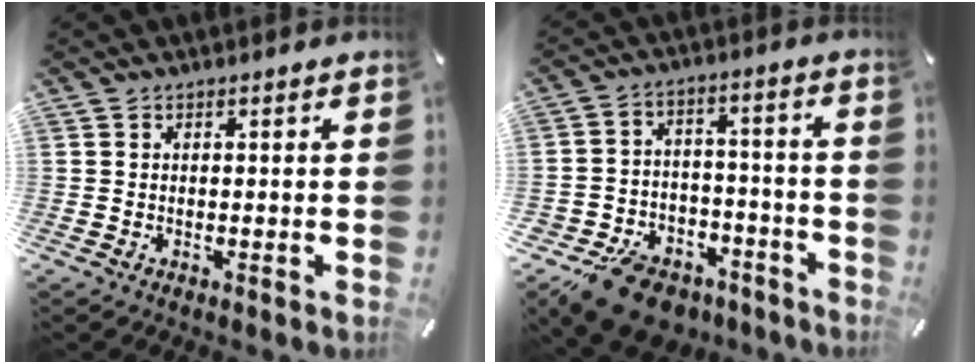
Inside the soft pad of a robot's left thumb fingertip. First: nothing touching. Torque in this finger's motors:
{"motor_torque": [0.47, 3.87, 0.34, 0.24, 0.17]}